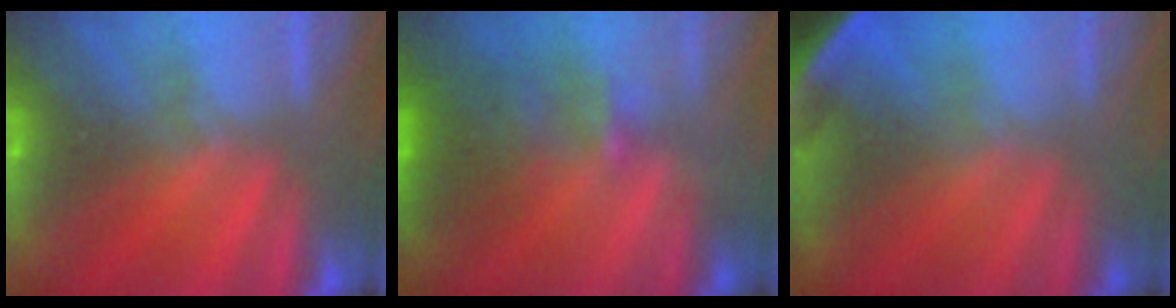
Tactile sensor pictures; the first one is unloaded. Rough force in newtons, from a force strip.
{"total": 3.8}
{"total": 10.7}